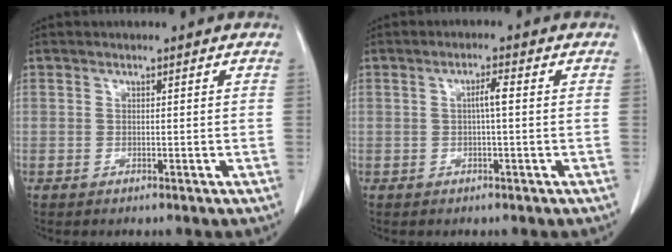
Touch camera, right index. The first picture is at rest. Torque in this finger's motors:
{"motor_torque": [0.35, 0.07, 0.26, 0.07]}